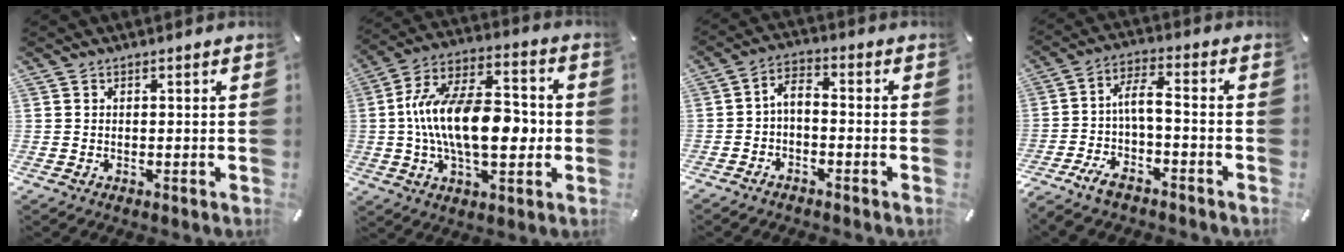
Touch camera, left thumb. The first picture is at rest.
{"total": 19.8, "force": [-1.3, 10.8, 16.6], "torque": [-0.318, 0.005, -0.026]}
{"total": 3.5, "force": [-1.7, 1.7, 2.6], "torque": [-0.052, 0.010, -0.036]}
{"total": 6.5, "force": [-2.3, 2.2, 5.7], "torque": [-0.113, 0.002, -0.044]}